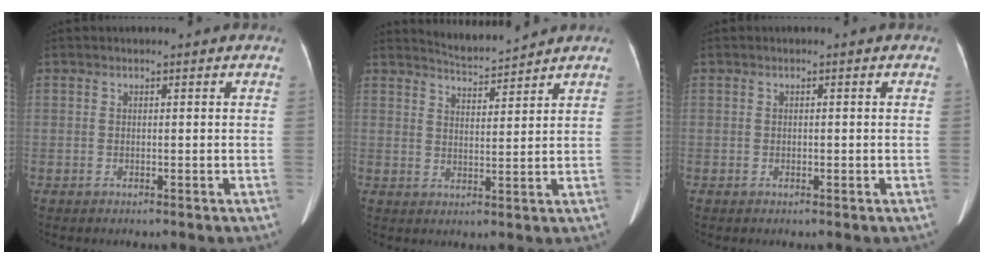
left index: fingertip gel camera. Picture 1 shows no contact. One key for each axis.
{"total": 4.7, "fx": 4.6, "fy": -0.7, "fz": -0.1, "tx": -0.009, "ty": -0.002, "tz": 0.081}
{"total": 0.6, "fx": -0.2, "fy": 0.4, "fz": 0.4, "tx": -0.006, "ty": 0.002, "tz": -0.003}